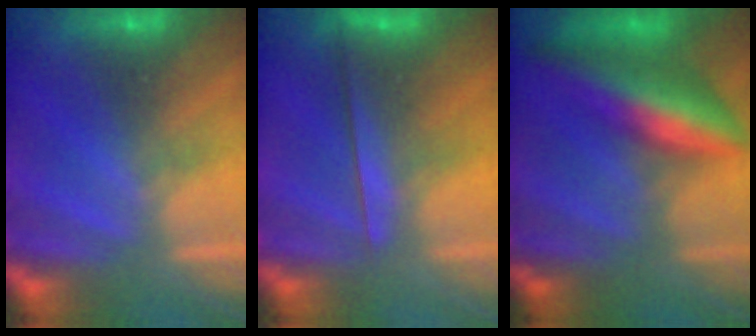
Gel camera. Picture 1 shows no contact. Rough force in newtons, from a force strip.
{"total": 2.2}
{"total": 7.4}